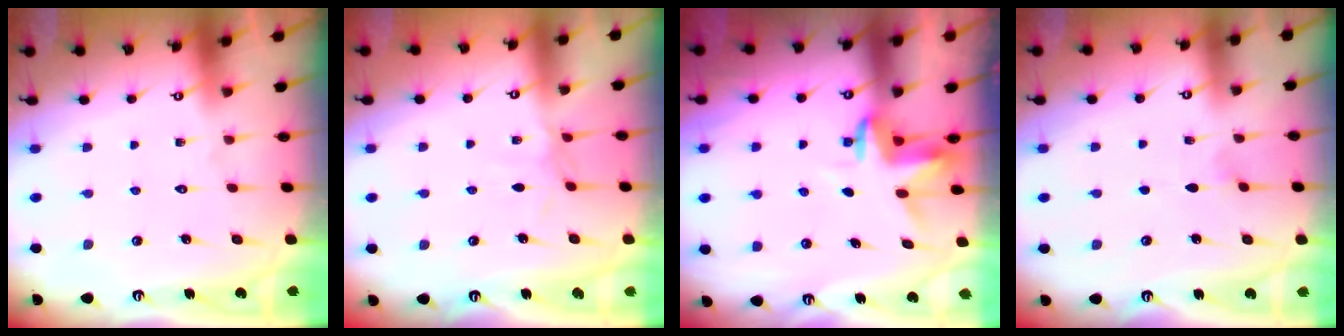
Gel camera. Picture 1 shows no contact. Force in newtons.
{"total": 1.7, "press": 1.6, "slide": 0.4}
{"total": 3.5, "press": 3.5, "slide": 0.2}
{"total": 4.1, "press": 3.7, "slide": 1.7}